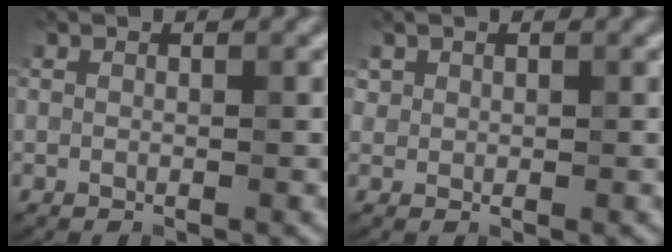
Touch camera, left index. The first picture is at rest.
{"total": 1.2, "force": [0.1, 0.1, -1.2], "torque": [0.025, -0.005, 0.003]}